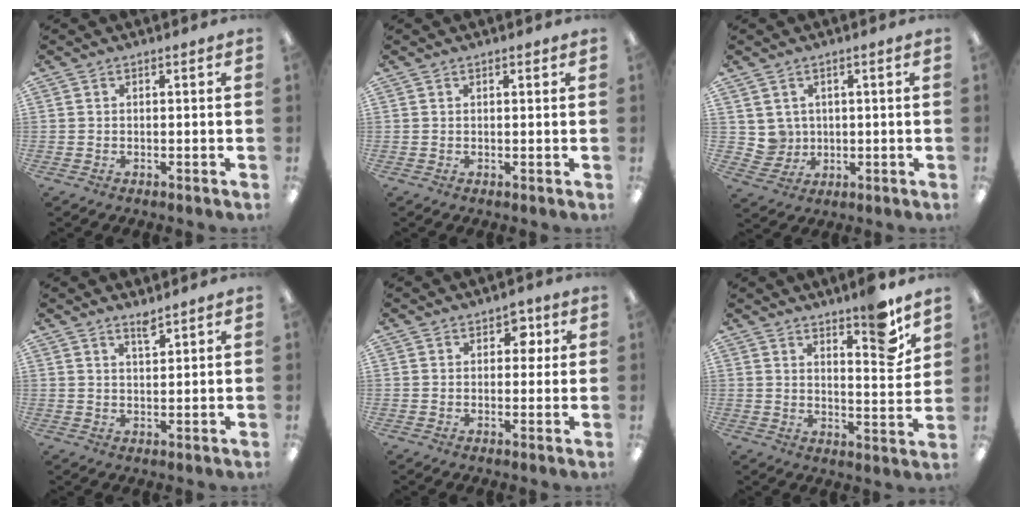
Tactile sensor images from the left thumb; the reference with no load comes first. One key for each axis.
{"total": 1.0, "fx": 0.6, "fy": 0.2, "fz": 0.8, "tx": -0.008, "ty": -0.002, "tz": 0.007}
{"total": 4.3, "fx": 1.8, "fy": 3.8, "fz": 0.0, "tx": -0.010, "ty": -0.003, "tz": 0.035}
{"total": 2.8, "fx": 2.4, "fy": 0.4, "fz": 1.3, "tx": -0.030, "ty": -0.003, "tz": 0.043}
{"total": 3.8, "fx": 1.5, "fy": 2.6, "fz": 2.3, "tx": -0.017, "ty": -0.004, "tz": 0.019}
{"total": 9.3, "fx": 7.2, "fy": 2.0, "fz": 5.6, "tx": -0.056, "ty": -0.053, "tz": 0.114}